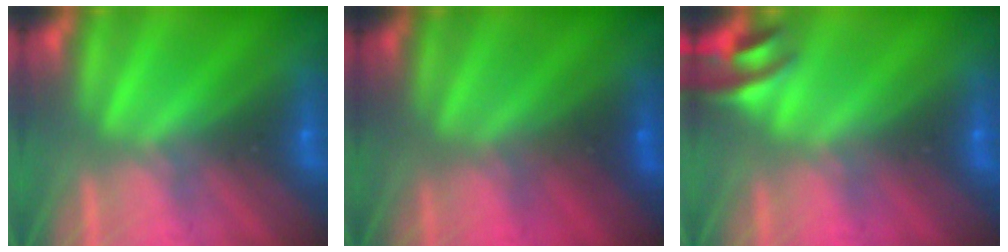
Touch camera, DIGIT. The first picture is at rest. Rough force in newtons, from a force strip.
{"total": 1.7}
{"total": 2.8}